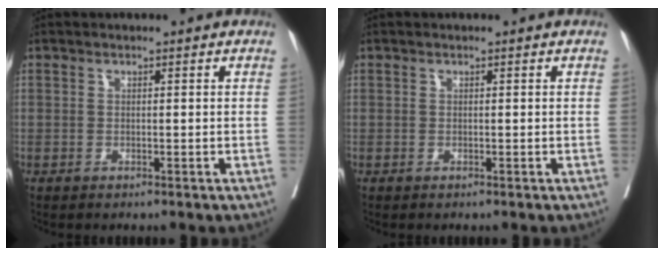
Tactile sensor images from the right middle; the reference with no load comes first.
{"total": 0.0}